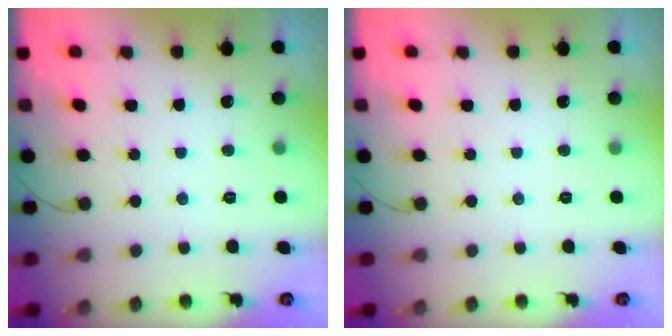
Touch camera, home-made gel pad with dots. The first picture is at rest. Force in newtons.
{"total": 0.0}